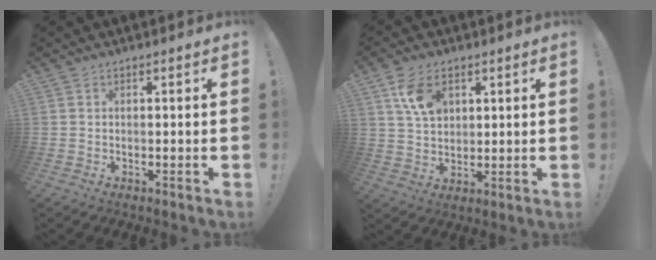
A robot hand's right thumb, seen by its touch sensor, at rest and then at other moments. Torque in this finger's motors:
{"motor_torque": [-0.03, 0.08, 0.18, 0.65, 0.02]}